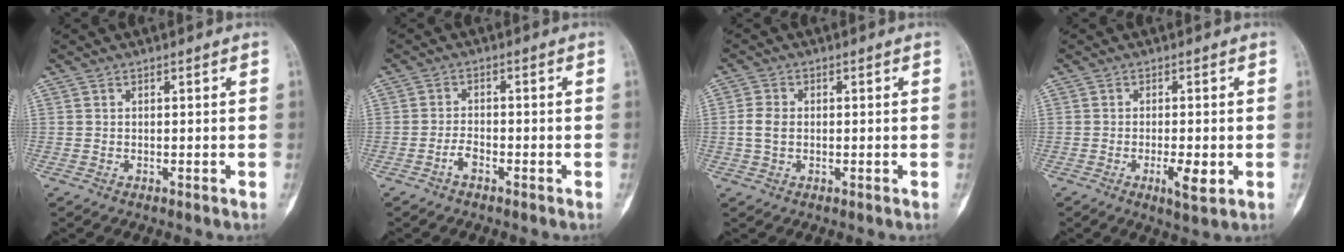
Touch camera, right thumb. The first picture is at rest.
{"total": 2.1, "force": [-1.4, 0.9, 1.3], "torque": [-0.026, 0.010, -0.030]}
{"total": 3.4, "force": [-0.1, 2.5, 2.4], "torque": [-0.050, 0.007, -0.005]}
{"total": 4.6, "force": [-1.3, 1.3, 4.2], "torque": [-0.069, -0.008, -0.020]}